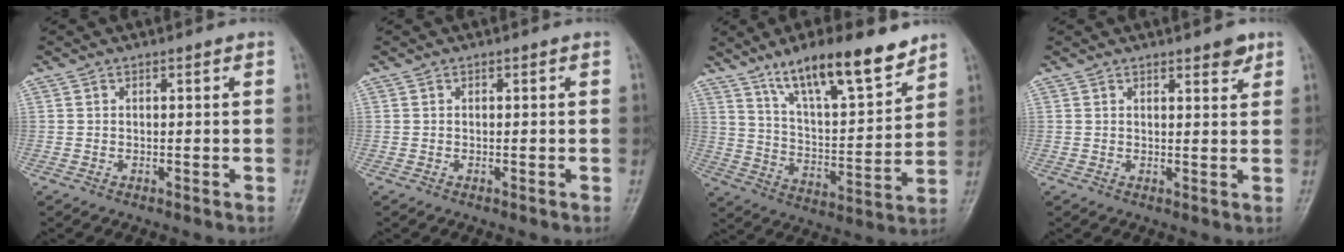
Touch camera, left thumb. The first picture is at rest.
{"total": 0.0}
{"total": 17.3, "force": [12.2, 4.7, 11.4], "torque": [-0.159, -0.065, 0.213]}
{"total": 3.2, "force": [2.2, 1.3, 1.9], "torque": [-0.010, -0.011, 0.028]}